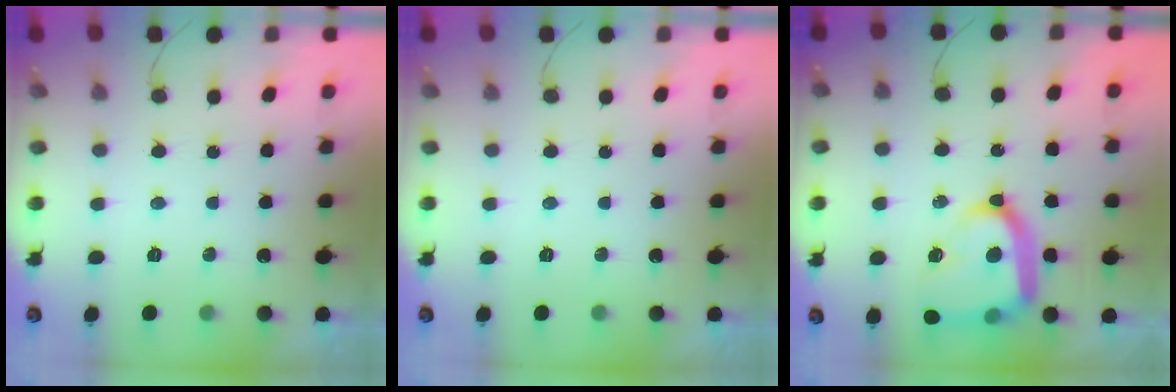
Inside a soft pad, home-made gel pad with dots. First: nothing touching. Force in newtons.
{"total": 0.0}
{"total": 17.3, "press": 17.2, "slide": 1.5}